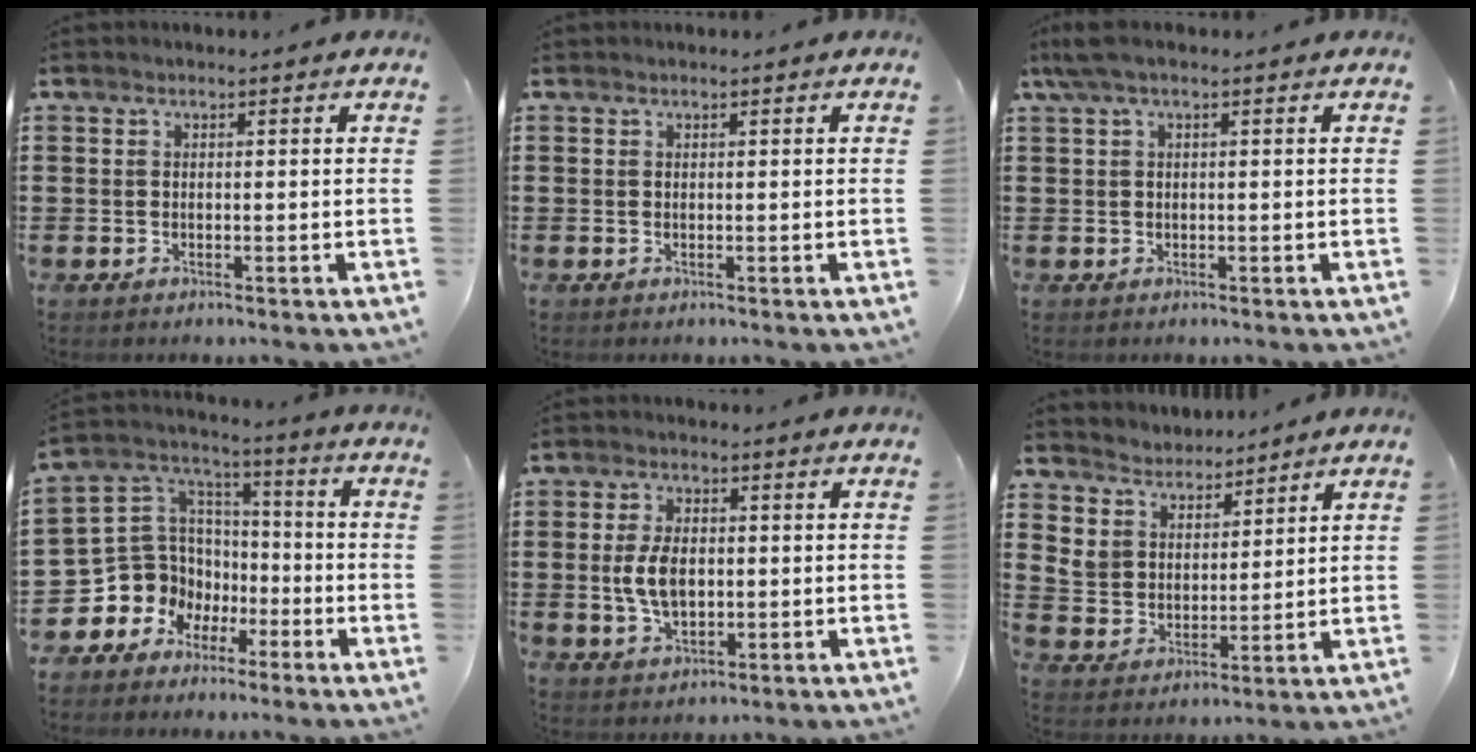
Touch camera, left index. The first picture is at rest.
{"total": 0.0}
{"total": 1.9, "force": [0.3, 0.3, 1.9], "torque": [-0.043, -0.003, 0.002]}
{"total": 8.9, "force": [-3.0, 8.3, 0.9], "torque": [-0.072, -0.012, -0.054]}
{"total": 6.2, "force": [0.2, 3.5, 5.1], "torque": [-0.120, 0.003, -0.002]}
{"total": 5.3, "force": [4.6, 2.6, -0.4], "torque": [-0.027, -0.030, 0.082]}